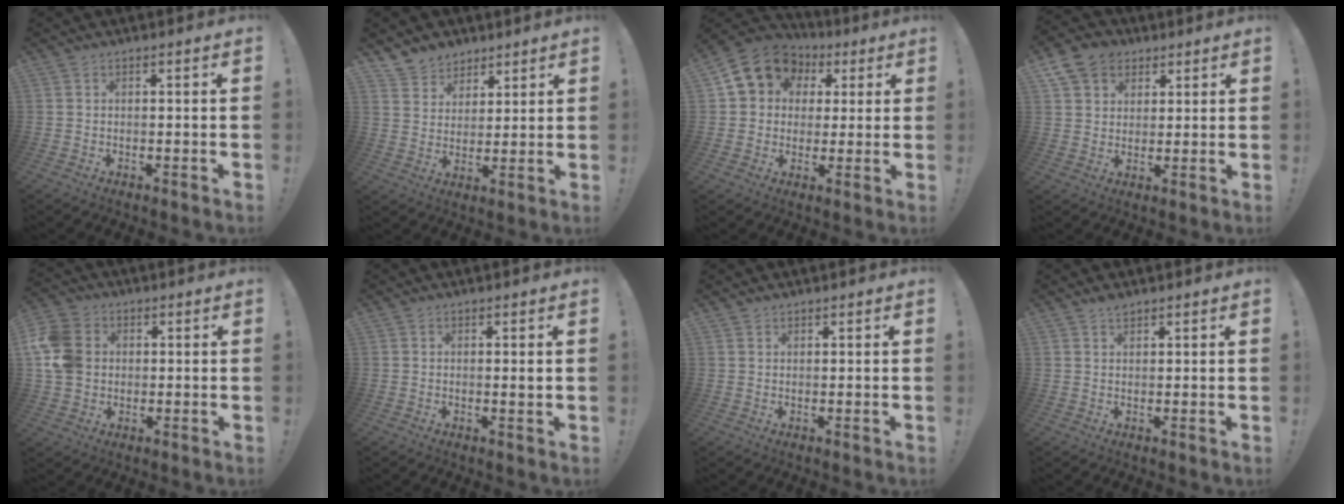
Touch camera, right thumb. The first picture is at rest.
{"total": 7.1, "force": [5.1, 4.9, 0.1], "torque": [-0.010, -0.045, 0.103]}
{"total": 13.1, "force": [5.0, 10.9, 5.2], "torque": [-0.065, -0.019, 0.100]}
{"total": 9.7, "force": [5.0, 7.6, 3.4], "torque": [-0.056, -0.020, 0.102]}
{"total": 12.1, "force": [1.1, 10.0, 6.7], "torque": [-0.137, 0.007, 0.025]}
{"total": 1.2, "force": [0.2, -0.1, 1.2], "torque": [-0.017, -0.003, 0.001]}
{"total": 1.0, "force": [0.9, 0.5, 0.1], "torque": [0.000, -0.003, 0.017]}
{"total": 3.9, "force": [3.1, 1.8, 1.5], "torque": [-0.019, -0.015, 0.056]}